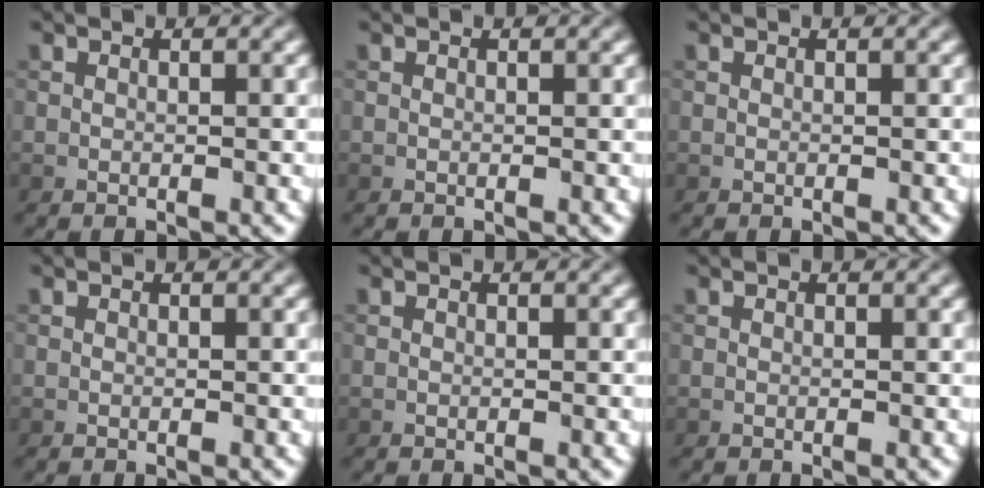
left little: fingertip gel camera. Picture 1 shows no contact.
{"total": 0.0}
{"total": 0.0}
{"total": 0.0}
{"total": 0.0}
{"total": 0.0}